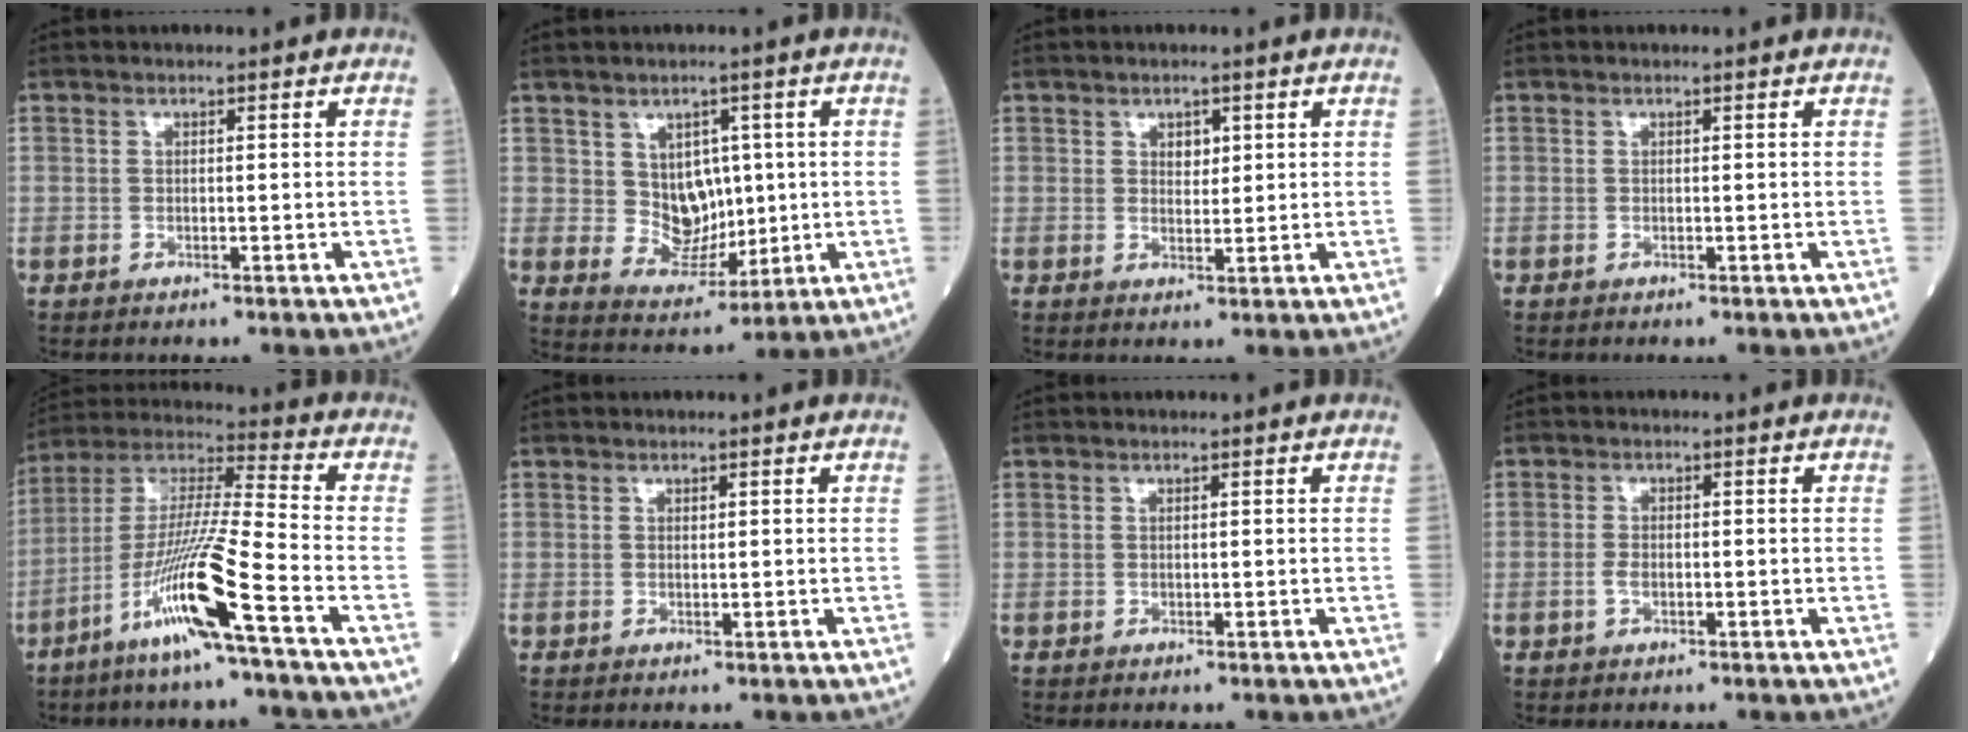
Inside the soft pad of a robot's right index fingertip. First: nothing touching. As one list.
[{"total": 6.8, "force": [1.4, 5.1, 4.2], "torque": [-0.066, 0.003, 0.040]}, {"total": 2.0, "force": [0.9, 1.3, 1.3], "torque": [-0.015, -0.002, 0.014]}, {"total": 0.0}, {"total": 14.7, "force": [-7.3, -1.2, 12.8], "torque": [-0.258, -0.017, -0.143]}, {"total": 0.0}, {"total": 0.0}, {"total": 1.6, "force": [-0.5, 0.8, 1.2], "torque": [-0.028, 0.002, -0.010]}]